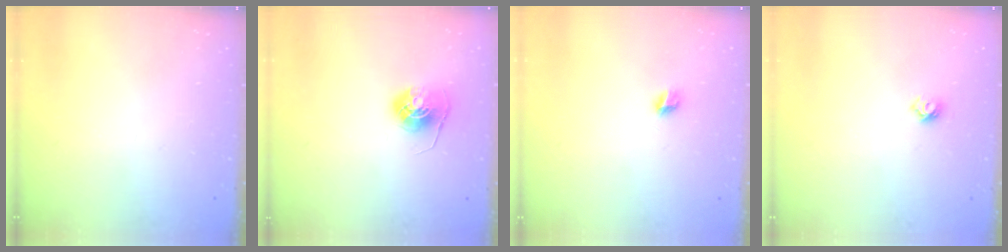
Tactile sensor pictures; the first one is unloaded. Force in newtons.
{"total": 6.9, "press": 6.9, "slide": 0.5}
{"total": 5.0, "press": 5.0, "slide": 0.4}
{"total": 5.5, "press": 5.5, "slide": 0.7}